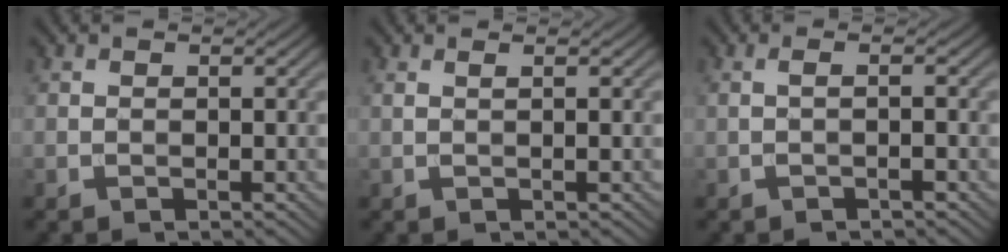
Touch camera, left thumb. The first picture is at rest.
{"total": 1.3, "force": [0.5, 0.1, 1.2], "torque": [-0.021, 0.003, 0.002]}
{"total": 1.6, "force": [-0.3, 0.2, 1.6], "torque": [-0.025, 0.008, -0.015]}